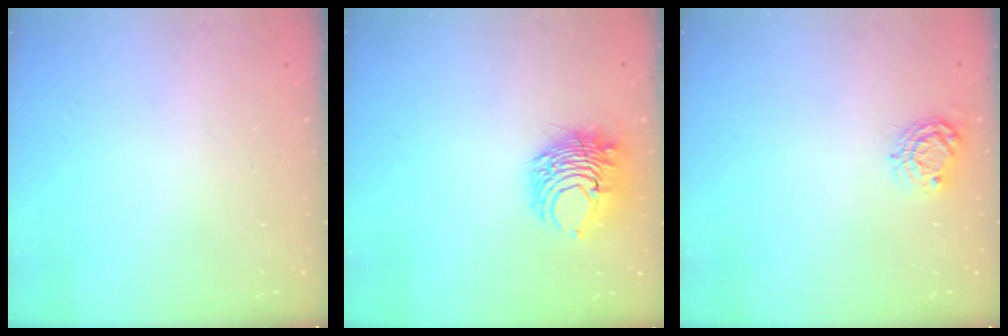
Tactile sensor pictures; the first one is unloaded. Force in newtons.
{"total": 8.6, "press": 8.5, "slide": 1.1}
{"total": 7.0, "press": 7.0, "slide": 0.4}